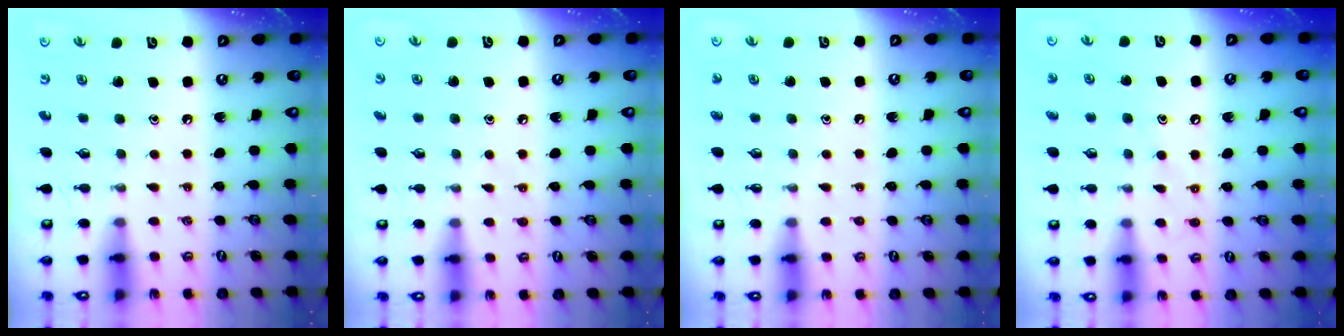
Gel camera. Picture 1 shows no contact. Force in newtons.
{"total": 4.4, "press": 4.3, "slide": 0.6}
{"total": 1.1, "press": 1.1, "slide": 0.3}
{"total": 8.2, "press": 8.2, "slide": 0.8}